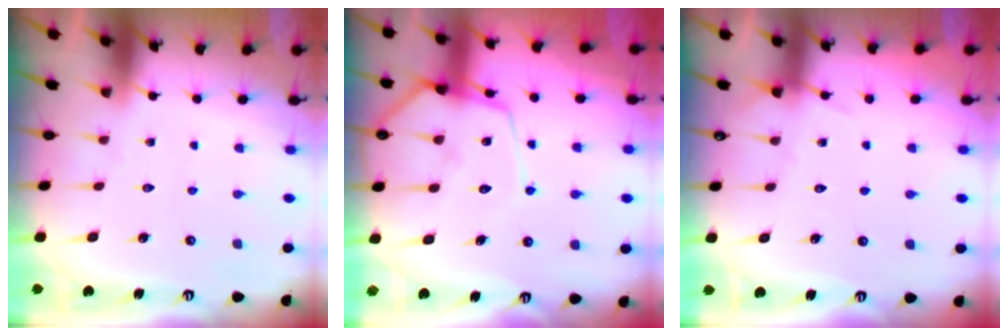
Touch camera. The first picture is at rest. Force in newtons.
{"total": 11.5, "press": 11.4, "slide": 1.1}
{"total": 4.0, "press": 4.0, "slide": 0.6}